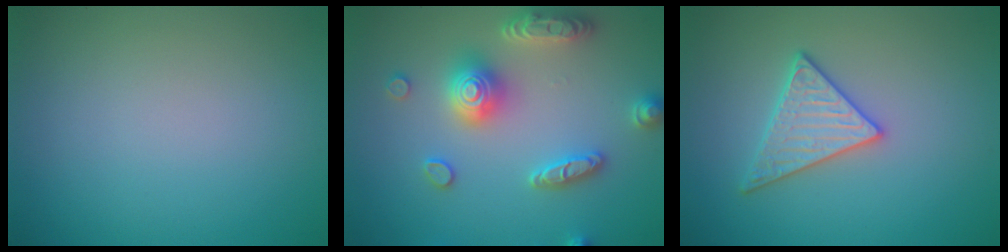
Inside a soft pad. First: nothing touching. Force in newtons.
{"total": 4.9, "press": 4.8, "slide": 0.9}
{"total": 3.1, "press": 3.0, "slide": 0.7}